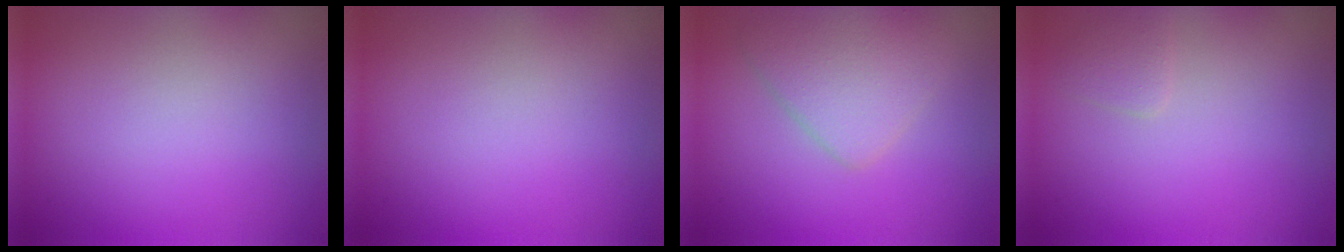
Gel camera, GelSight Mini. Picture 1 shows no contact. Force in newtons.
{"total": 0.0}
{"total": 3.7, "press": 3.7, "slide": 0.0}
{"total": 1.0, "press": 1.0, "slide": 0.0}